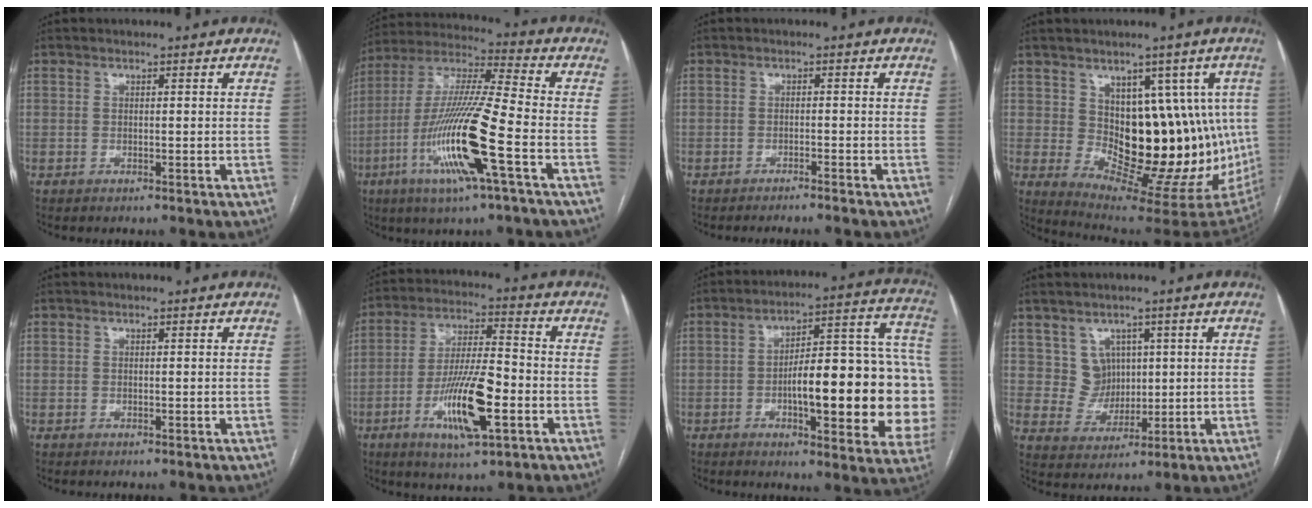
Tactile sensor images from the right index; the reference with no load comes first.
{"total": 17.8, "force": [-6.4, 0.4, 16.6], "torque": [-0.340, -0.015, -0.121]}
{"total": 3.2, "force": [-2.8, -0.8, 1.3], "torque": [-0.009, 0.003, -0.037]}
{"total": 15.7, "force": [1.2, 7.8, 13.6], "torque": [-0.162, 0.012, 0.038]}
{"total": 0.0}
{"total": 13.3, "force": [-4.6, 2.6, 12.2], "torque": [-0.231, -0.005, -0.077]}
{"total": 24.9, "force": [-3.8, 6.0, 23.9], "torque": [-0.247, 0.038, -0.039]}
{"total": 5.1, "force": [2.0, 4.6, 0.7], "torque": [-0.012, 0.013, 0.047]}